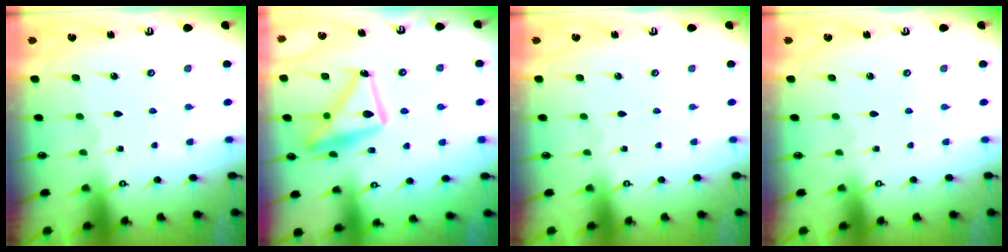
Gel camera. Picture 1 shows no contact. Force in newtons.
{"total": 15.7, "press": 15.6, "slide": 1.2}
{"total": 0.0}
{"total": 0.0}